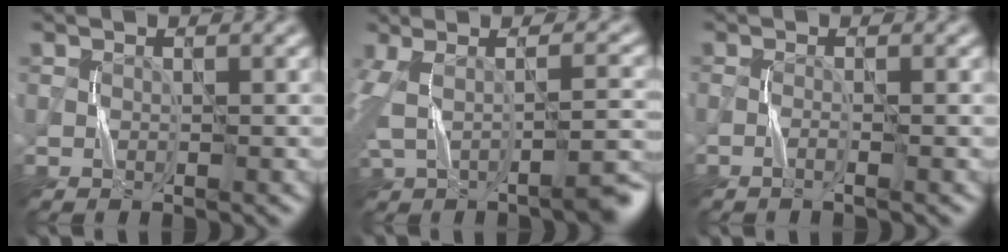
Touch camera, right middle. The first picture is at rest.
{"total": 6.6, "force": [-1.4, 2.2, 6.1], "torque": [-0.090, 0.000, -0.029]}
{"total": 0.9, "force": [-0.6, 0.1, 0.6], "torque": [-0.007, 0.001, -0.017]}